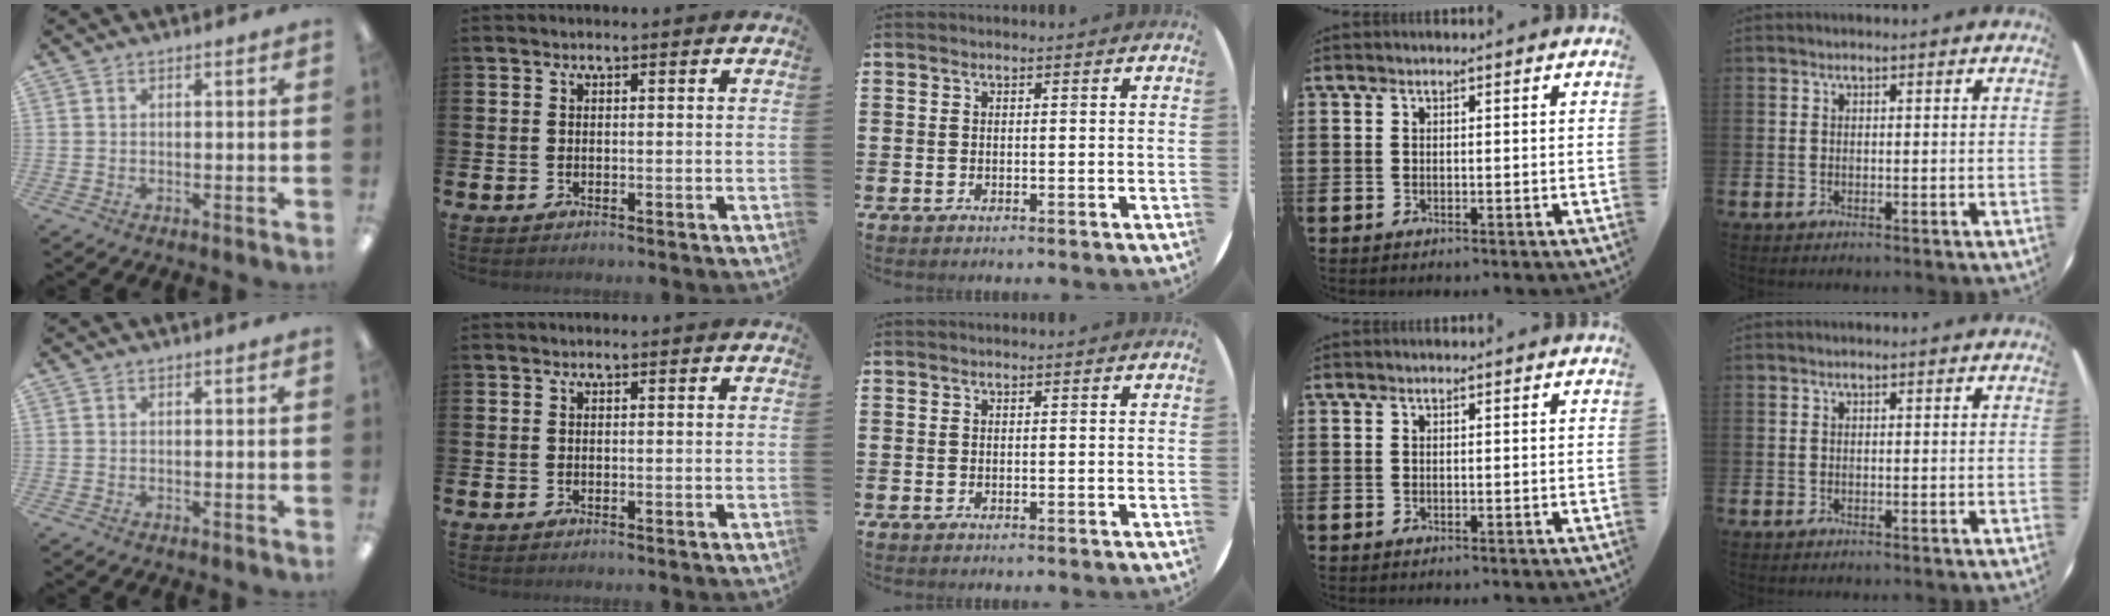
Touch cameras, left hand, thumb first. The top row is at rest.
{}